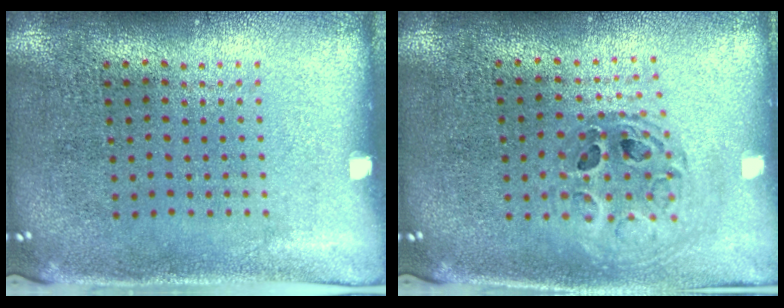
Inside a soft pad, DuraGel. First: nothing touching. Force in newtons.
{"total": 0.7, "press": 0.7, "slide": 0.1}